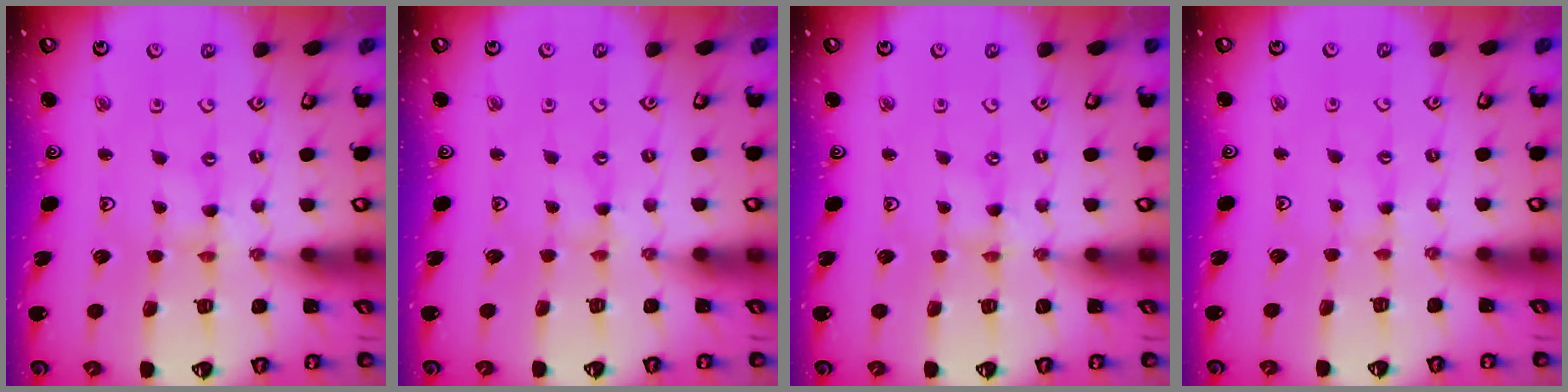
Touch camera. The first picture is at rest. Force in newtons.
{"total": 1.3, "press": 1.3, "slide": 0.3}
{"total": 0.0}
{"total": 1.9, "press": 1.9, "slide": 0.3}